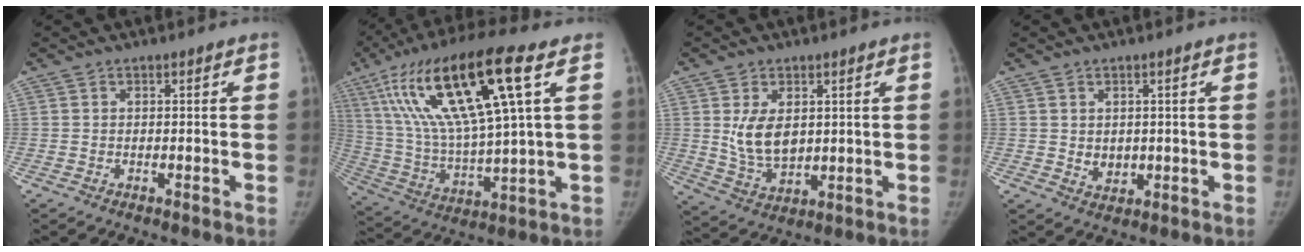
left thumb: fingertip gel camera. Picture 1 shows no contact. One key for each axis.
{"total": 24.6, "fx": 9.4, "fy": 5.4, "fz": 22.1, "tx": -0.437, "ty": -0.005, "tz": 0.172}
{"total": 8.8, "fx": 1.8, "fy": 5.7, "fz": 6.4, "tx": -0.096, "ty": -0.018, "tz": 0.050}
{"total": 3.3, "fx": 0.4, "fy": 2.7, "fz": 1.9, "tx": -0.018, "ty": -0.008, "tz": 0.017}